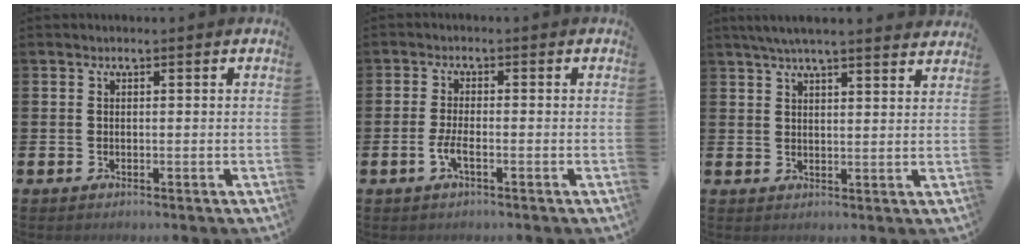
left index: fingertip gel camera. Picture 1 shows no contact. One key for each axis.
{"total": 2.3, "fx": -1.0, "fy": 0.5, "fz": 2.0, "tx": -0.036, "ty": 0.000, "tz": -0.017}
{"total": 5.2, "fx": 4.8, "fy": 0.2, "fz": 1.9, "tx": -0.043, "ty": -0.013, "tz": 0.086}